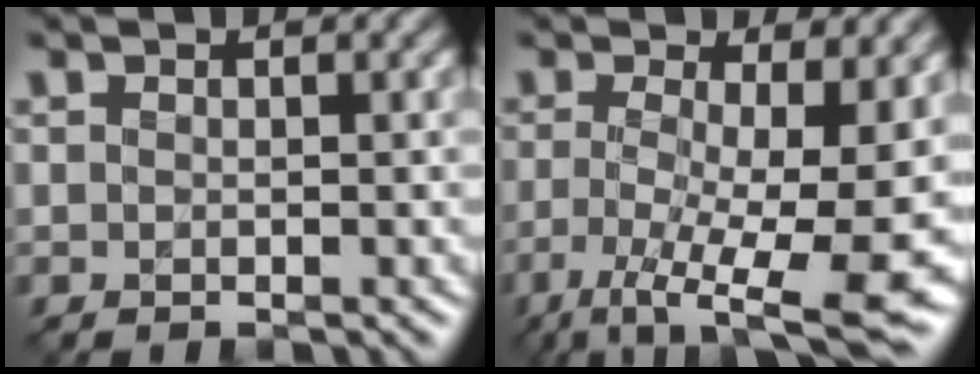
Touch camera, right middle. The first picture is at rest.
{"total": 11.2, "force": [-2.4, 3.7, 10.3], "torque": [-0.172, -0.015, -0.032]}